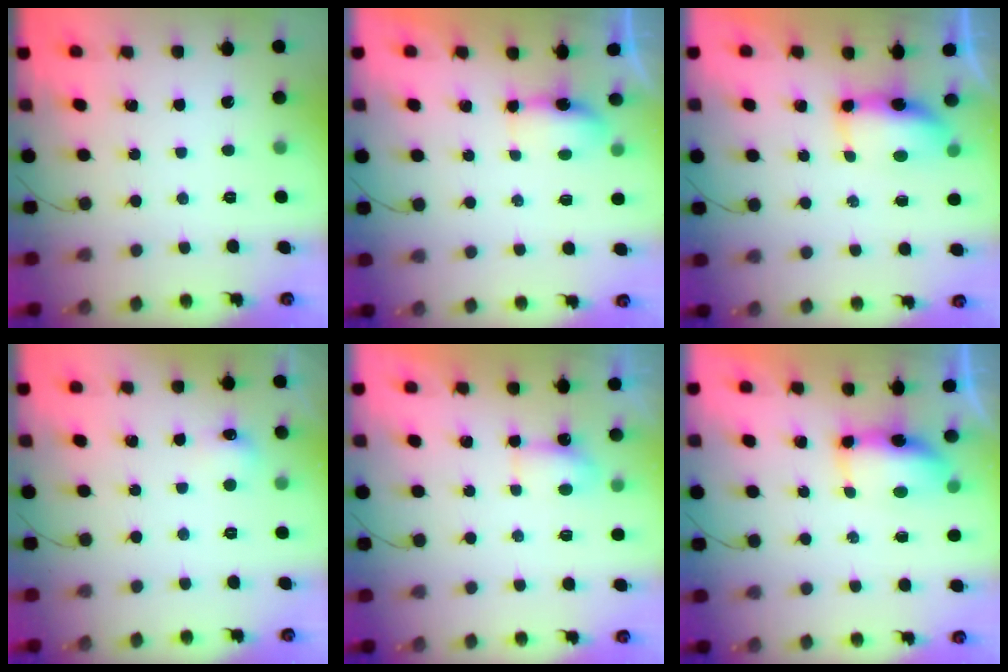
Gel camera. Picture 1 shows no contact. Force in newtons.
{"total": 6.0, "press": 5.1, "slide": 3.2}
{"total": 8.1, "press": 7.3, "slide": 3.6}
{"total": 5.9, "press": 5.8, "slide": 1.2}
{"total": 4.6, "press": 4.5, "slide": 0.9}
{"total": 8.1, "press": 7.3, "slide": 3.6}